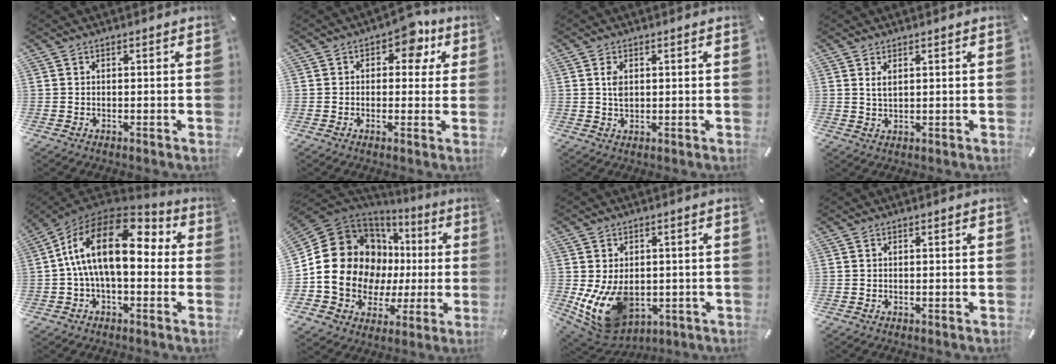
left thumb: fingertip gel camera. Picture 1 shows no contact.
{"total": 7.6, "force": [3.2, 4.9, 4.9], "torque": [-0.049, -0.012, 0.048]}
{"total": 2.9, "force": [0.7, 1.8, 2.2], "torque": [-0.057, 0.003, 0.008]}
{"total": 2.2, "force": [1.1, 1.0, 1.7], "torque": [-0.037, 0.001, 0.019]}
{"total": 19.0, "force": [3.7, 9.6, 16.0], "torque": [-0.313, -0.011, 0.059]}
{"total": 20.7, "force": [2.5, 17.1, 11.4], "torque": [-0.217, -0.032, 0.066]}
{"total": 12.6, "force": [-2.0, 9.4, 8.2], "torque": [-0.162, -0.007, -0.030]}
{"total": 0.0}